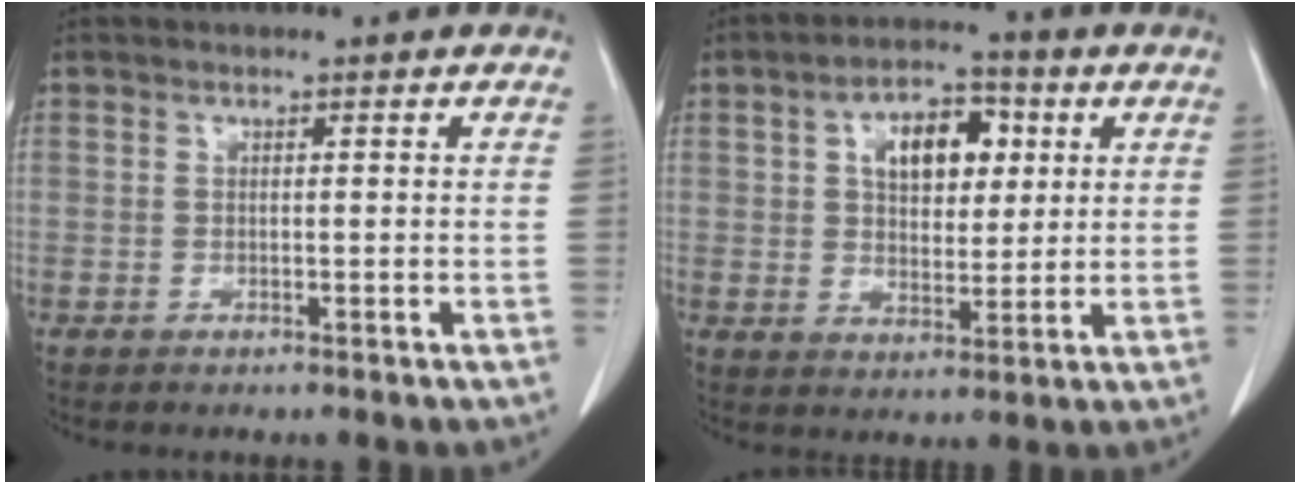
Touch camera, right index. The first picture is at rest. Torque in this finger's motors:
{"motor_torque": [0.48, 0.38, 0.38, 0.10]}